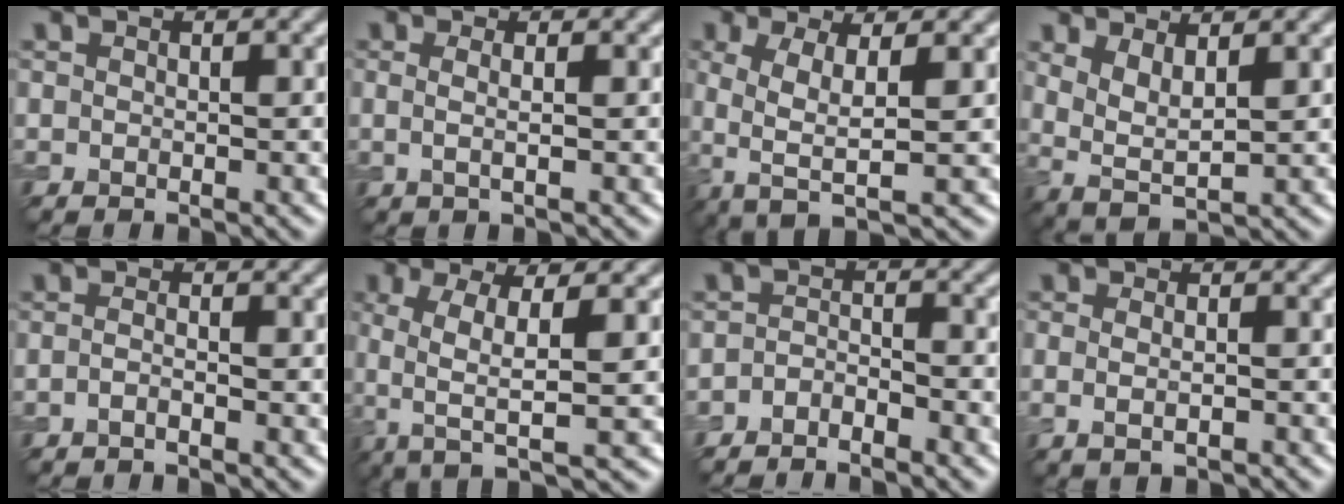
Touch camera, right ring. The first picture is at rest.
{"total": 1.6, "force": [0.0, 0.5, 1.5], "torque": [-0.026, -0.004, -0.007]}
{"total": 4.6, "force": [-0.5, 1.4, 4.3], "torque": [-0.087, -0.007, -0.011]}
{"total": 3.3, "force": [1.1, 1.2, 2.8], "torque": [-0.059, -0.008, 0.025]}
{"total": 1.1, "force": [-0.7, 0.3, 0.8], "torque": [-0.016, -0.003, -0.016]}
{"total": 6.0, "force": [-0.5, 1.8, 5.7], "torque": [-0.108, -0.005, -0.014]}
{"total": 2.0, "force": [-1.7, 0.6, 0.7], "torque": [-0.013, 0.002, -0.038]}
{"total": 1.6, "force": [-0.4, 0.6, 1.5], "torque": [-0.029, -0.006, -0.007]}